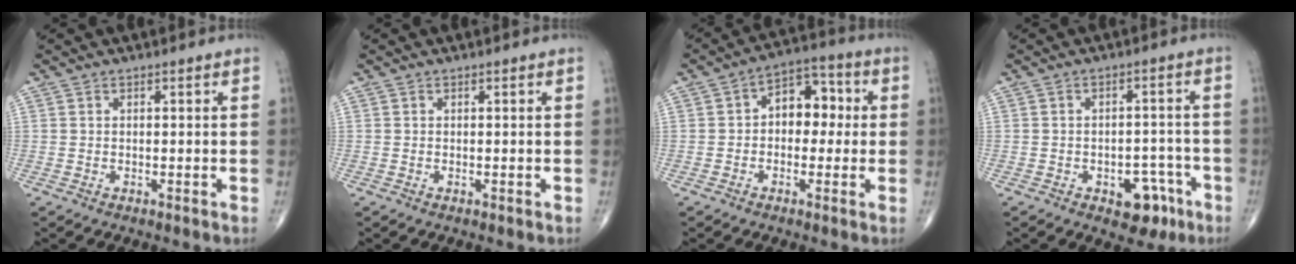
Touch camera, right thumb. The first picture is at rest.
{"total": 0.0}
{"total": 8.8, "force": [0.4, 6.0, 6.4], "torque": [-0.056, 0.032, -0.006]}
{"total": 7.3, "force": [-3.7, 4.4, 4.5], "torque": [-0.027, 0.031, -0.044]}